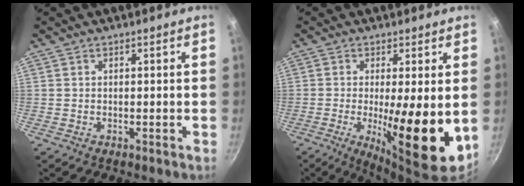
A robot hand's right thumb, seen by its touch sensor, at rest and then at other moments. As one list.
[{"total": 13.3, "force": [-1.2, 2.7, 12.9], "torque": [-0.202, -0.022, -0.013]}]